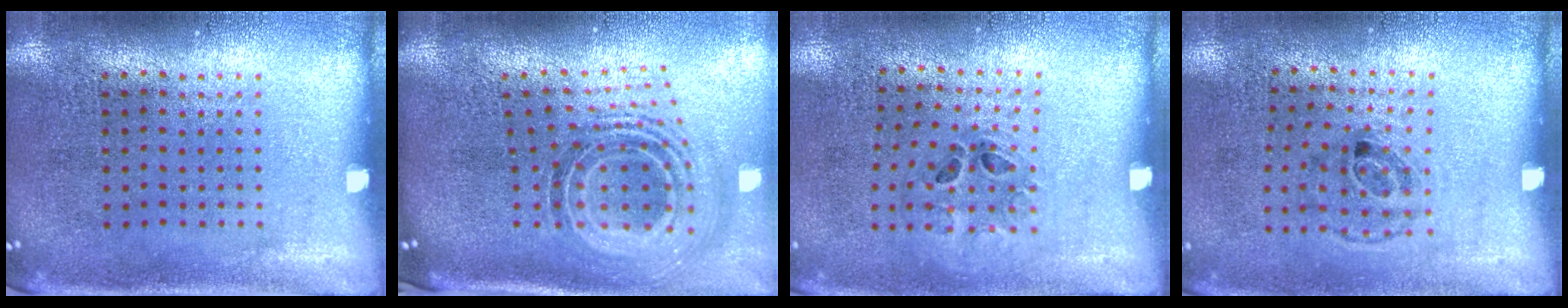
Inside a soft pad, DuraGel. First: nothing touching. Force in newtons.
{"total": 1.9, "press": 1.3, "slide": 1.3}
{"total": 1.2, "press": 0.6, "slide": 1.0}
{"total": 1.2, "press": 0.7, "slide": 0.9}